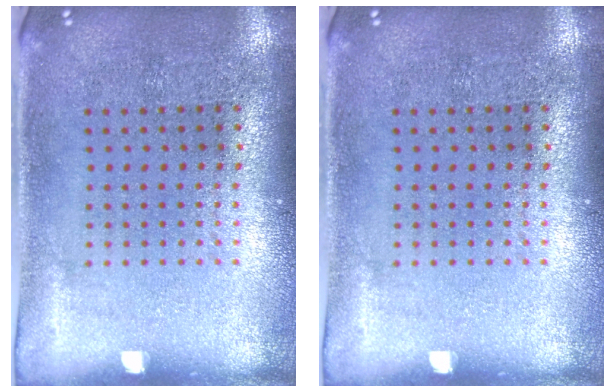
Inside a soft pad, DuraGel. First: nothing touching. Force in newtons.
{"total": 0.0}